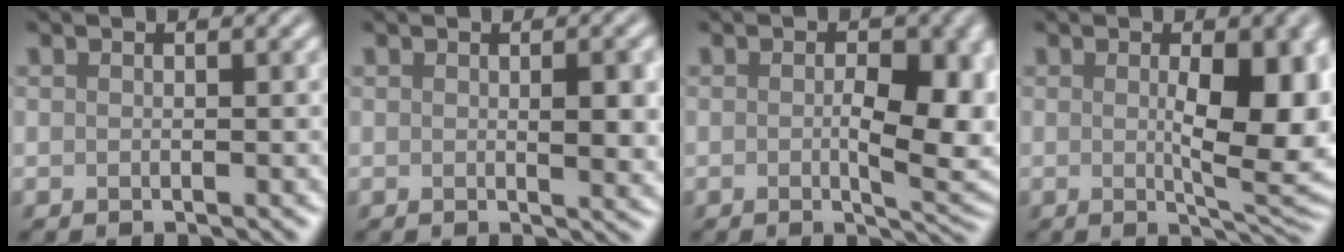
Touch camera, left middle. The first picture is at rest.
{"total": 3.1, "force": [0.3, 0.8, 3.0], "torque": [-0.040, -0.003, 0.006]}
{"total": 6.8, "force": [-0.4, 2.8, 6.2], "torque": [-0.081, -0.011, 0.000]}
{"total": 8.2, "force": [0.4, 2.4, 7.8], "torque": [-0.107, -0.008, 0.013]}